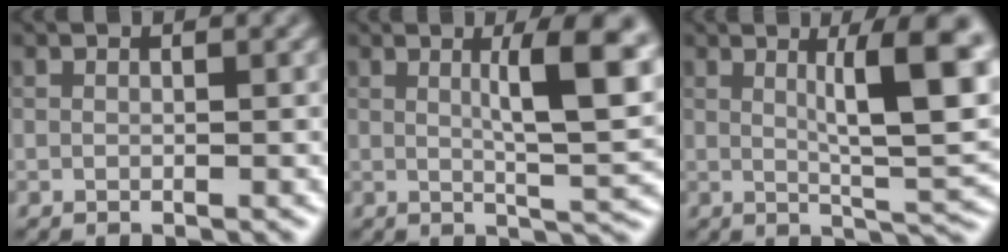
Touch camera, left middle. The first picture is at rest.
{"total": 7.6, "force": [1.9, 1.5, 7.2], "torque": [-0.095, -0.001, 0.031]}
{"total": 8.8, "force": [2.3, 1.7, 8.3], "torque": [-0.111, -0.002, 0.039]}